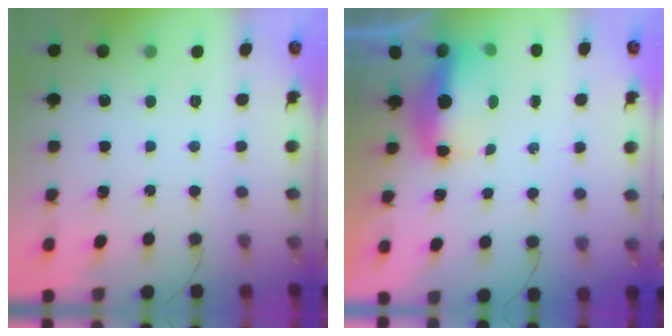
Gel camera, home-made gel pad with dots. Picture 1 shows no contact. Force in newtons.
{"total": 8.7, "press": 7.0, "slide": 5.1}